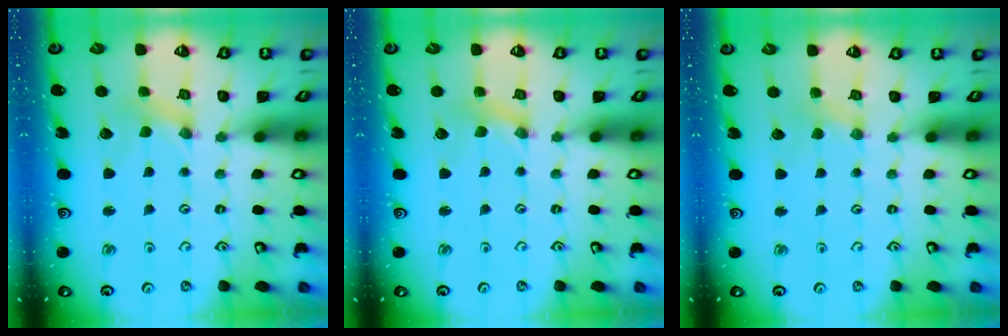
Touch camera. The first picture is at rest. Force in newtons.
{"total": 1.2, "press": 1.1, "slide": 0.3}
{"total": 2.2, "press": 2.1, "slide": 0.4}